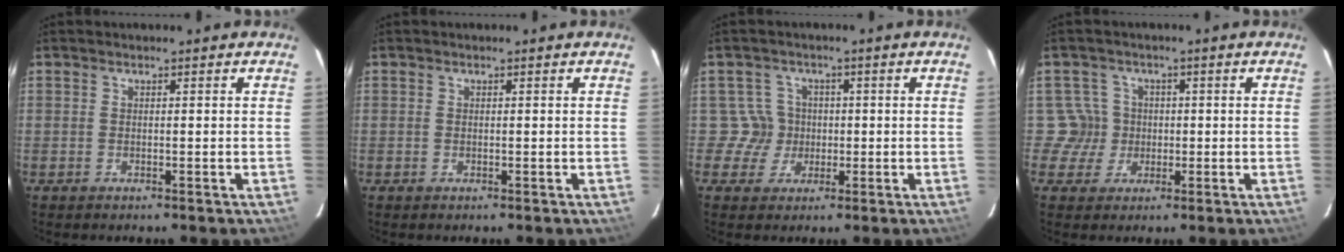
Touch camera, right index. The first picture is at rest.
{"total": 0.0}
{"total": 4.2, "force": [-0.4, 4.1, -0.4], "torque": [0.014, 0.014, -0.007]}
{"total": 4.3, "force": [-0.4, 4.3, -0.4], "torque": [0.015, 0.014, -0.007]}